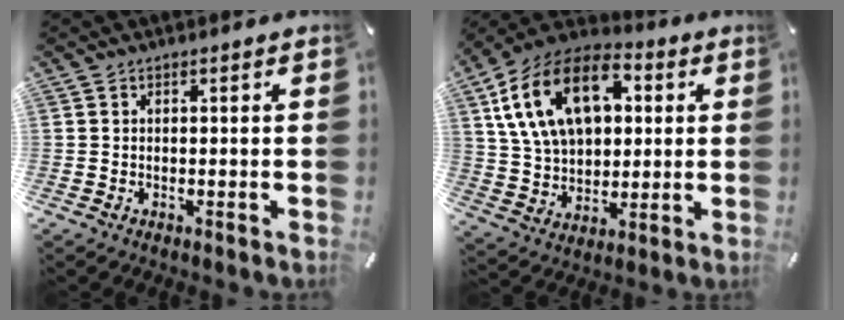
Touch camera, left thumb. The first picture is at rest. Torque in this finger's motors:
{"motor_torque": [2.53, 2.48, 1.73, -1.04, 0.68]}